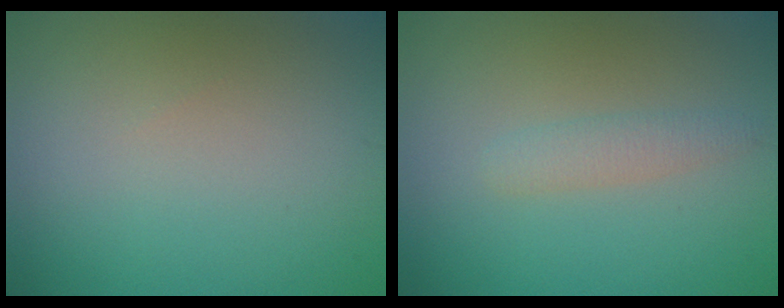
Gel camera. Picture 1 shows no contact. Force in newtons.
{"total": 1.6, "press": 1.6, "slide": 0.1}